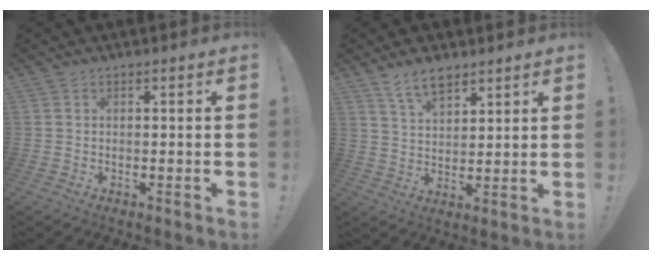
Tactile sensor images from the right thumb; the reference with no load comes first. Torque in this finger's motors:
{"motor_torque": [-0.58, 0.63, -0.10, 0.28, 0.04]}